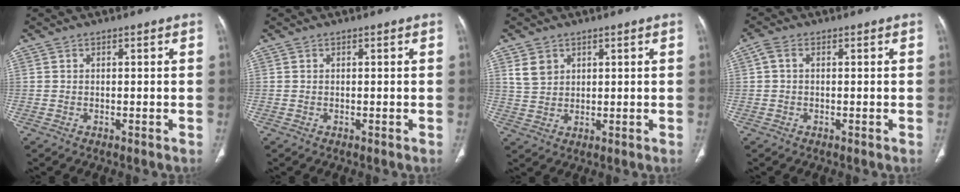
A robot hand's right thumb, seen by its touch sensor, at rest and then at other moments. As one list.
[{"total": 0.0}, {"total": 4.3, "force": [2.2, 3.2, 1.8], "torque": [-0.022, -0.006, 0.052]}, {"total": 2.0, "force": [0.3, 1.2, 1.5], "torque": [-0.036, 0.011, 0.005]}]